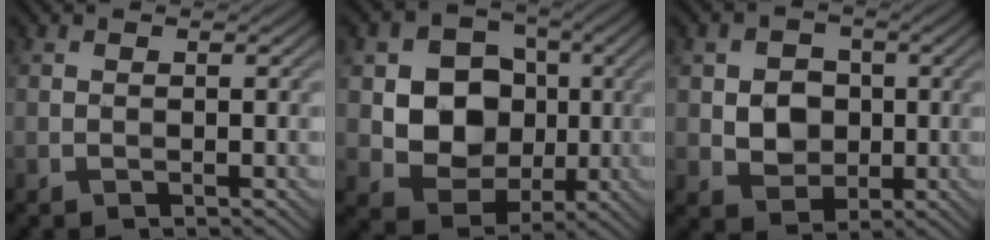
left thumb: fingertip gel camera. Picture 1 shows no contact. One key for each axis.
{"total": 9.8, "fx": 0.2, "fy": 8.4, "fz": 5.2, "tx": -0.106, "ty": -0.005, "tz": -0.010}
{"total": 5.4, "fx": 0.0, "fy": 4.7, "fz": 2.7, "tx": -0.059, "ty": -0.003, "tz": -0.010}